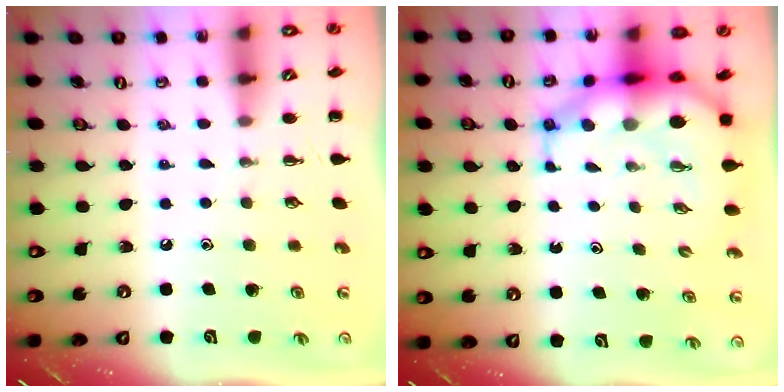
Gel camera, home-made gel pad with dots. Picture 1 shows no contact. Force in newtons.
{"total": 9.1, "press": 8.8, "slide": 2.3}